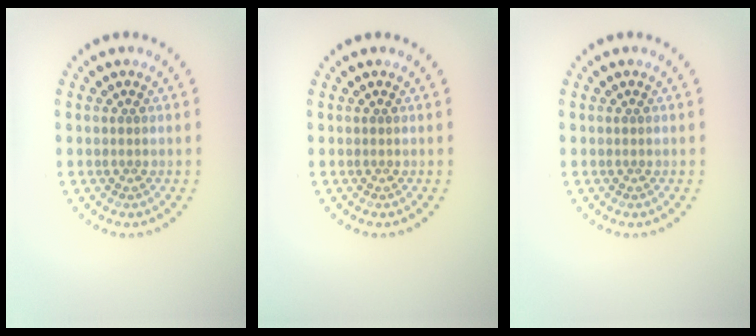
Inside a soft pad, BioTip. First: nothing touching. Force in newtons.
{"total": 0.0}
{"total": 0.0}